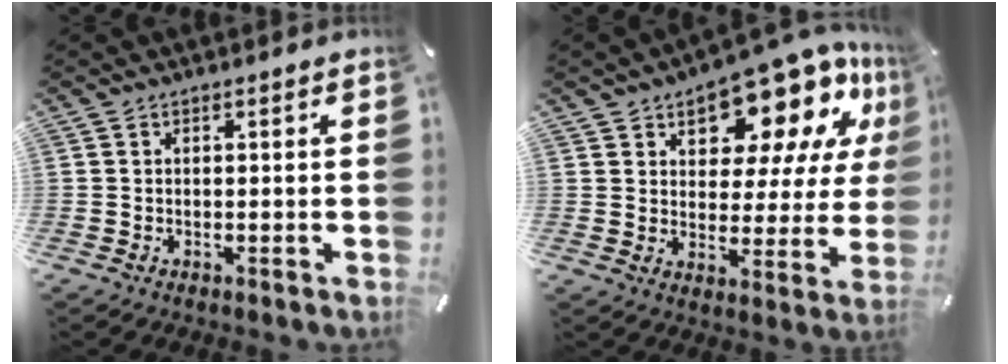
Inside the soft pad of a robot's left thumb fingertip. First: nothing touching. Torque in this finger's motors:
{"motor_torque": [2.48, 2.50, 1.47, -1.30, 0.17]}